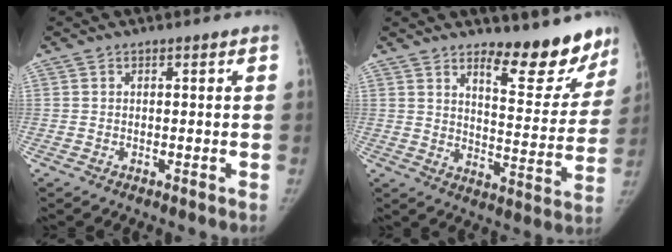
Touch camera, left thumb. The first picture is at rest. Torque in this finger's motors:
{"motor_torque": [0.96, 1.10, 0.18, 0.01, 0.00]}